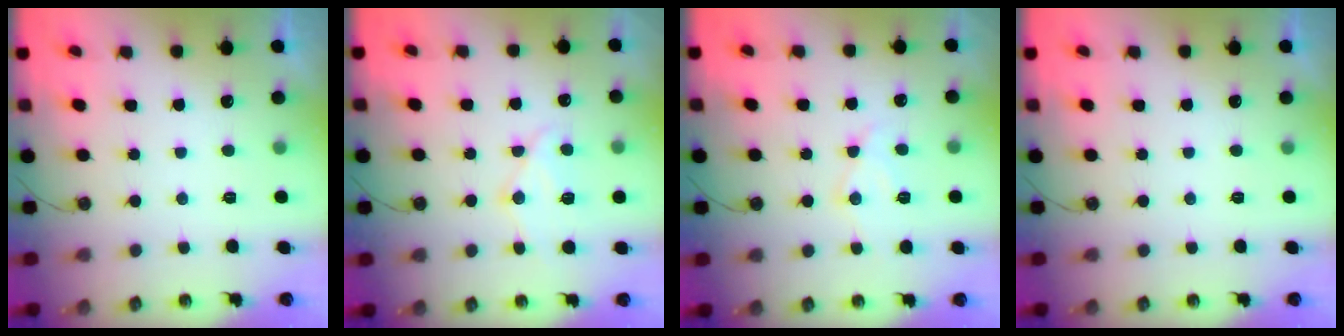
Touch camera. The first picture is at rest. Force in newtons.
{"total": 11.5, "press": 11.5, "slide": 0.7}
{"total": 11.0, "press": 10.9, "slide": 0.7}
{"total": 0.0}